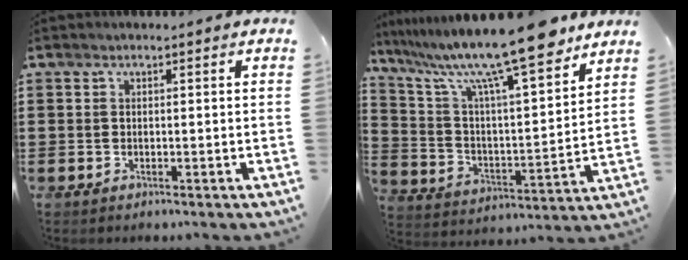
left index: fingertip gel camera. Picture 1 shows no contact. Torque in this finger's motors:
{"motor_torque": [1.51, 0.63, 1.05, 0.21]}